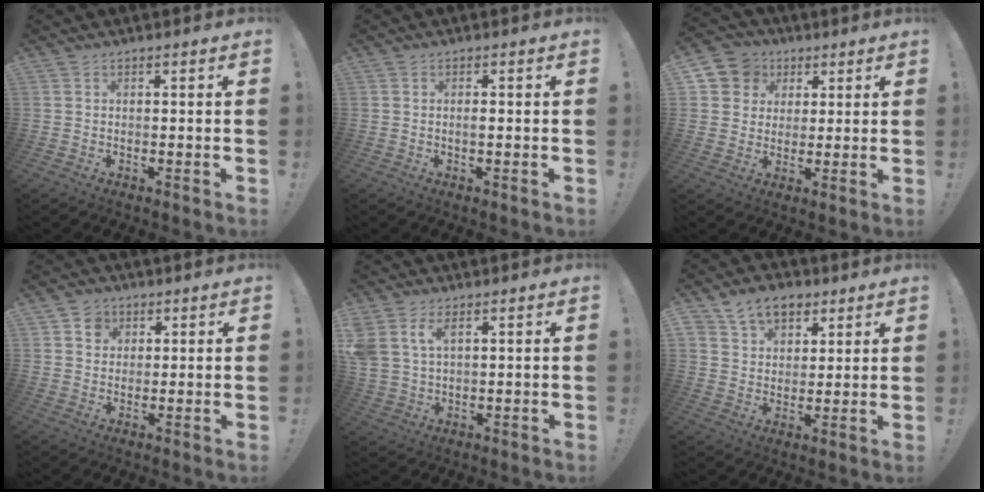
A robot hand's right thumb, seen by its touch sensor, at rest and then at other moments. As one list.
[{"total": 1.1, "force": [-0.4, 0.3, 1.0], "torque": [-0.012, 0.000, -0.009]}, {"total": 8.6, "force": [2.8, 7.8, 1.9], "torque": [-0.027, -0.013, 0.059]}, {"total": 4.8, "force": [2.1, 4.1, 1.2], "torque": [-0.008, -0.010, 0.036]}, {"total": 6.4, "force": [3.1, 3.8, 4.1], "torque": [-0.093, -0.010, 0.058]}, {"total": 10.6, "force": [6.3, 7.4, 4.2], "torque": [-0.059, -0.032, 0.123]}]